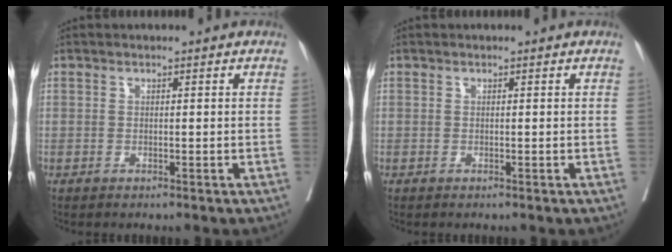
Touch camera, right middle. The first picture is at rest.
{"total": 0.0}